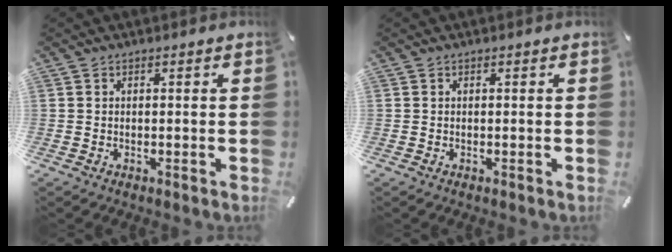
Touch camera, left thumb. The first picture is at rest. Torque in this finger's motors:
{"motor_torque": [-0.02, -0.01, 0.00, 0.00, 0.00]}